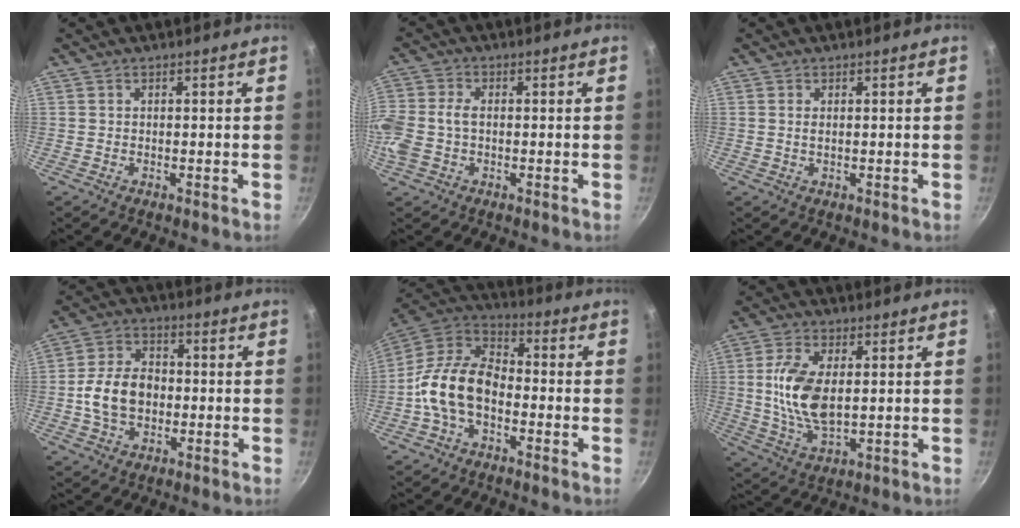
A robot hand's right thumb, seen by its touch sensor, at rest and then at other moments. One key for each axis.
{"total": 8.8, "fx": -0.7, "fy": 5.9, "fz": 6.5, "tx": -0.167, "ty": 0.016, "tz": -0.015}
{"total": 0.9, "fx": 0.2, "fy": 0.4, "fz": 0.8, "tx": -0.018, "ty": -0.001, "tz": 0.004}
{"total": 11.0, "fx": -1.2, "fy": 7.9, "fz": 7.5, "tx": -0.122, "ty": 0.022, "tz": -0.025}
{"total": 14.6, "fx": -3.3, "fy": 9.3, "fz": 10.8, "tx": -0.200, "ty": 0.043, "tz": -0.070}
{"total": 12.0, "fx": 1.1, "fy": 6.1, "fz": 10.3, "tx": -0.208, "ty": -0.012, "tz": 0.026}